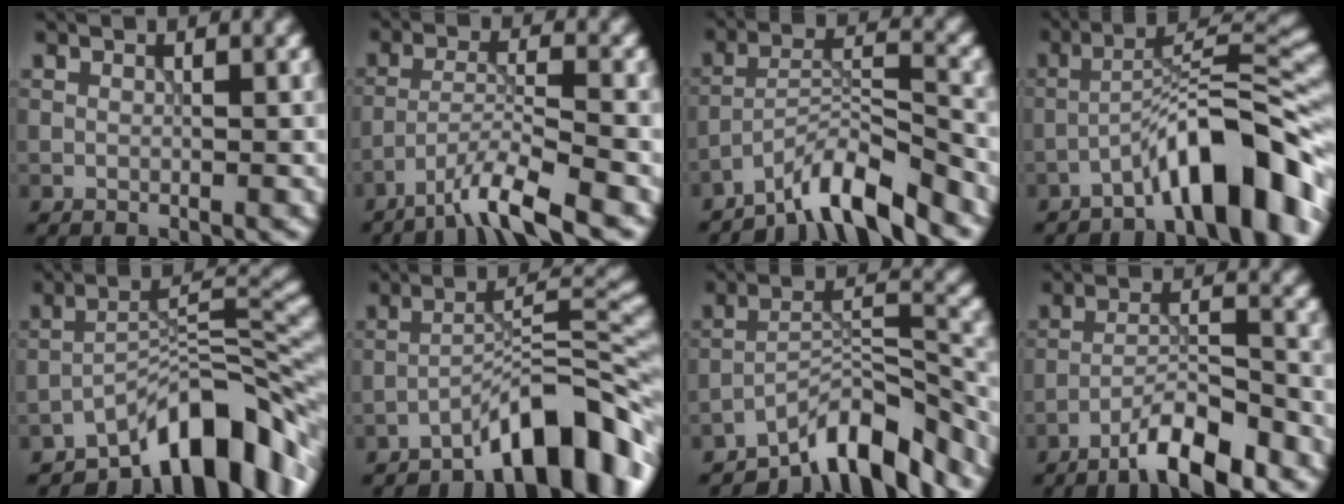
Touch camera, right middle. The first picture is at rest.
{"total": 5.7, "force": [-4.3, 0.5, 3.7], "torque": [-0.059, 0.004, -0.087]}
{"total": 6.5, "force": [-5.4, 0.8, 3.5], "torque": [-0.053, 0.006, -0.100]}
{"total": 10.1, "force": [-6.2, 2.1, 7.6], "torque": [-0.108, 0.030, -0.104]}
{"total": 10.0, "force": [-6.8, 3.2, 6.5], "torque": [-0.081, 0.011, -0.123]}
{"total": 8.6, "force": [-5.9, 1.9, 5.9], "torque": [-0.083, 0.018, -0.097]}
{"total": 8.0, "force": [-6.3, 2.1, 4.4], "torque": [-0.057, 0.010, -0.112]}
{"total": 6.1, "force": [-4.5, 1.0, 4.0], "torque": [-0.063, 0.008, -0.081]}